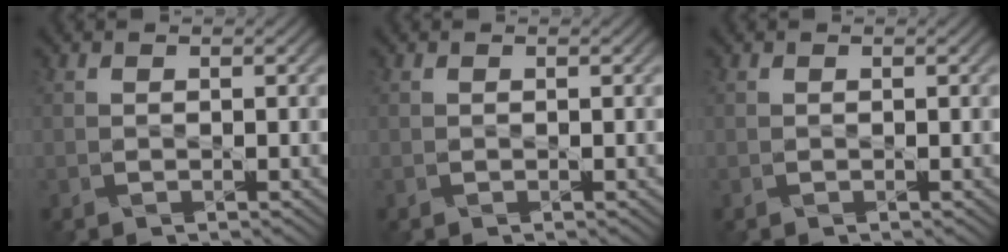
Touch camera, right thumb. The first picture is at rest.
{"total": 0.0}
{"total": 0.0}